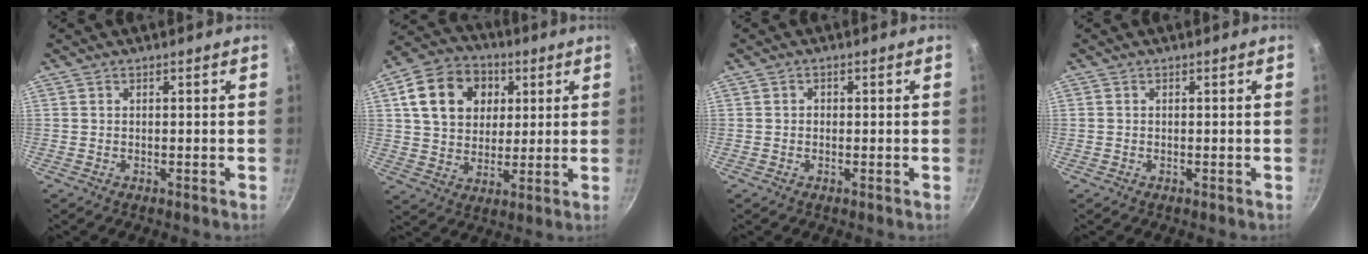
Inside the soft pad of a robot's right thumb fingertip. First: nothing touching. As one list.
[{"total": 15.5, "force": [4.7, 12.2, 8.4], "torque": [-0.122, 0.006, 0.072]}, {"total": 0.9, "force": [0.0, 0.8, 0.3], "torque": [-0.002, 0.004, -0.002]}, {"total": 0.0}]